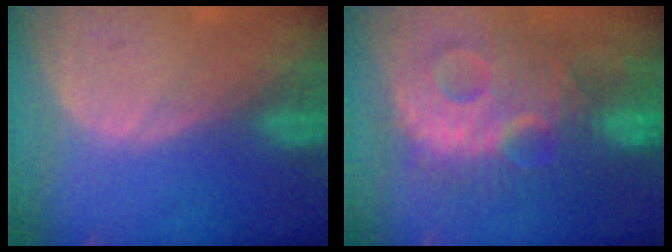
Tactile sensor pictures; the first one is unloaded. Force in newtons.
{"total": 12.1, "press": 12.1, "slide": 0.8}